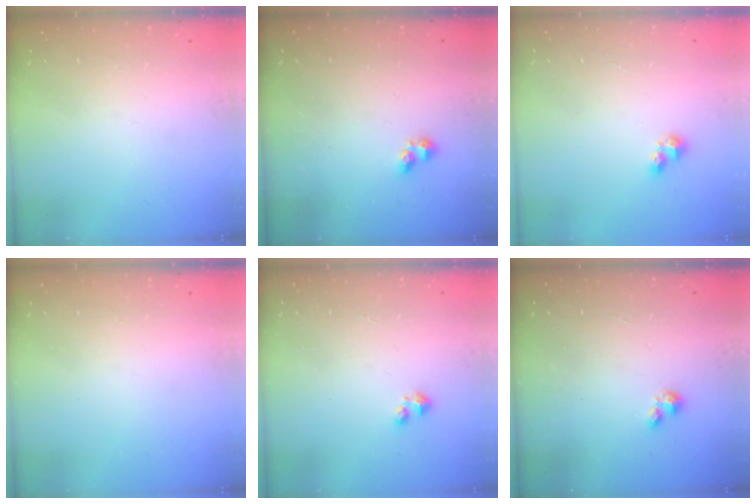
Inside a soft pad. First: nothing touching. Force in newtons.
{"total": 2.8, "press": 2.7, "slide": 0.5}
{"total": 4.0, "press": 3.9, "slide": 0.5}
{"total": 0.0}
{"total": 1.8, "press": 1.8, "slide": 0.4}
{"total": 0.7, "press": 0.6, "slide": 0.2}